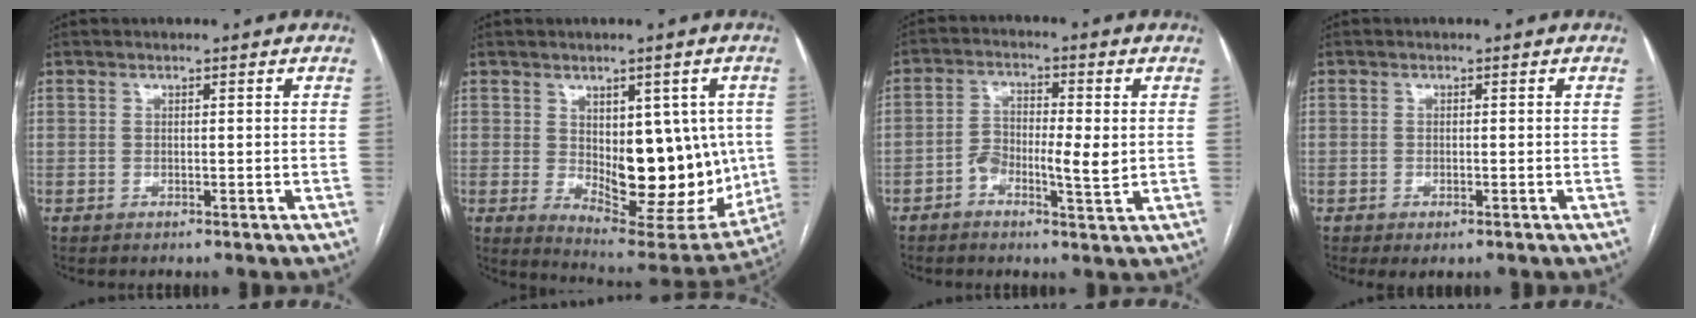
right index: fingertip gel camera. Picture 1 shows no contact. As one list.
[{"total": 17.4, "force": [-0.1, 8.1, 15.4], "torque": [-0.216, -0.012, 0.024]}, {"total": 6.1, "force": [-1.1, 2.3, 5.6], "torque": [-0.105, 0.013, -0.022]}, {"total": 1.7, "force": [-0.8, 0.7, 1.3], "torque": [-0.023, -0.005, -0.005]}]